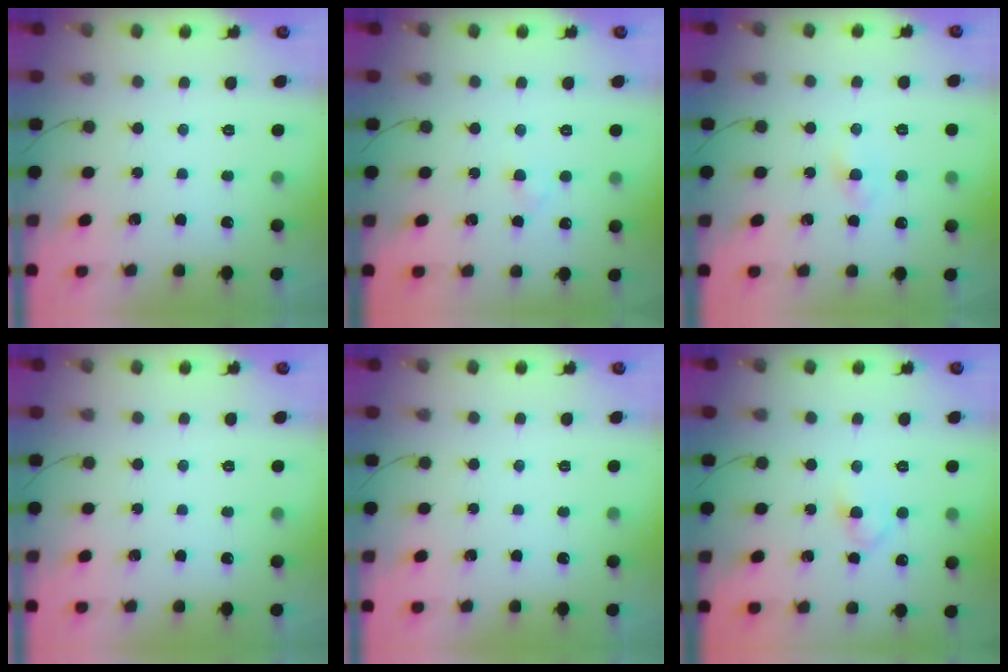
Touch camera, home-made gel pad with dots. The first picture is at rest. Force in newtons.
{"total": 1.7, "press": 1.4, "slide": 0.8}
{"total": 1.3, "press": 1.0, "slide": 0.8}
{"total": 0.0}
{"total": 0.0}
{"total": 2.9, "press": 2.6, "slide": 1.3}